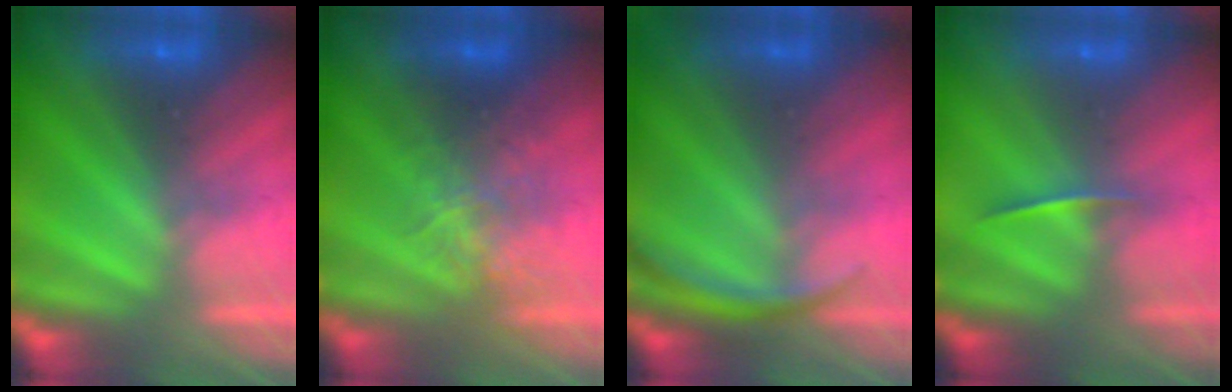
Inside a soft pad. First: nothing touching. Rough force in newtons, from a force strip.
{"total": 2.6}
{"total": 2.9}
{"total": 1.4}